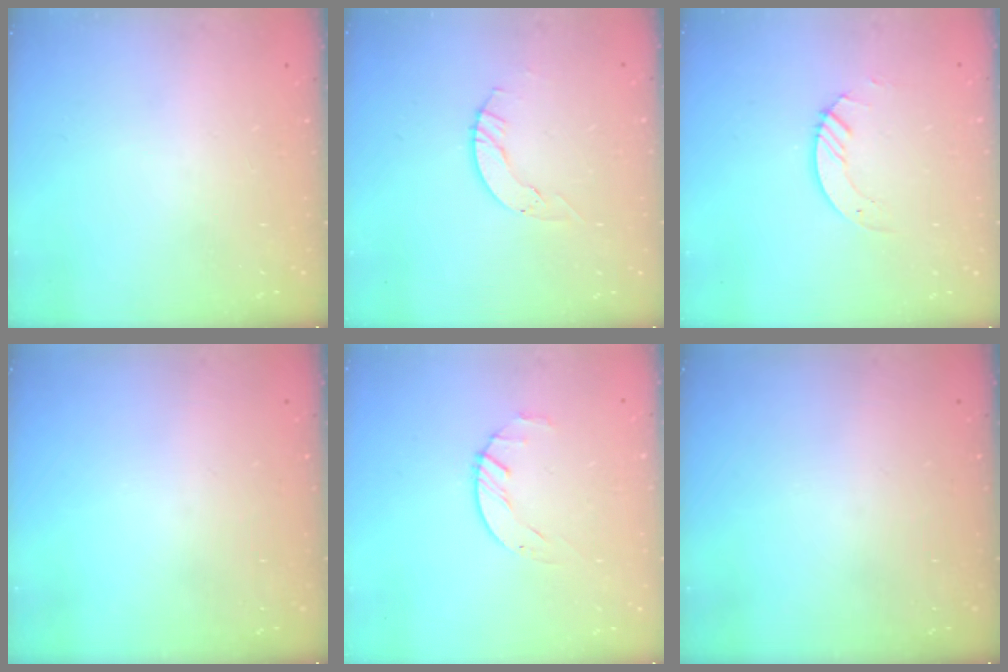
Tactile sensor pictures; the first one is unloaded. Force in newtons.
{"total": 4.0, "press": 4.0, "slide": 0.4}
{"total": 2.9, "press": 2.9, "slide": 0.3}
{"total": 0.0}
{"total": 1.6, "press": 1.6, "slide": 0.3}
{"total": 0.0}